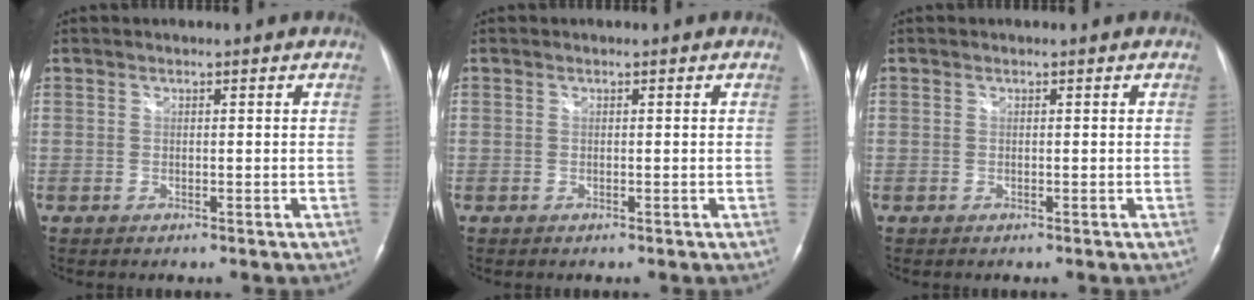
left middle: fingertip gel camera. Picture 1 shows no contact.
{"total": 0.0}
{"total": 0.0}